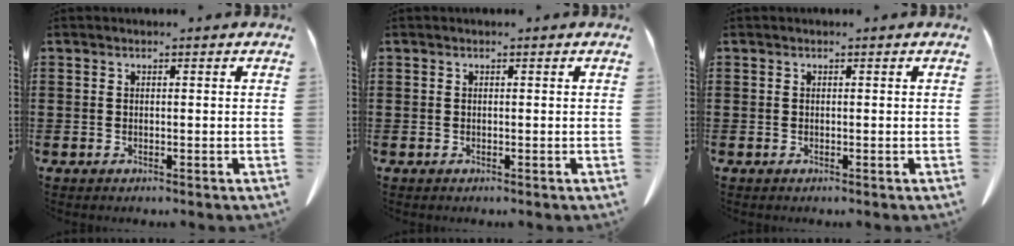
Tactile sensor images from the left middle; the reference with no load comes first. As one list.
[{"total": 0.0}, {"total": 0.0}]